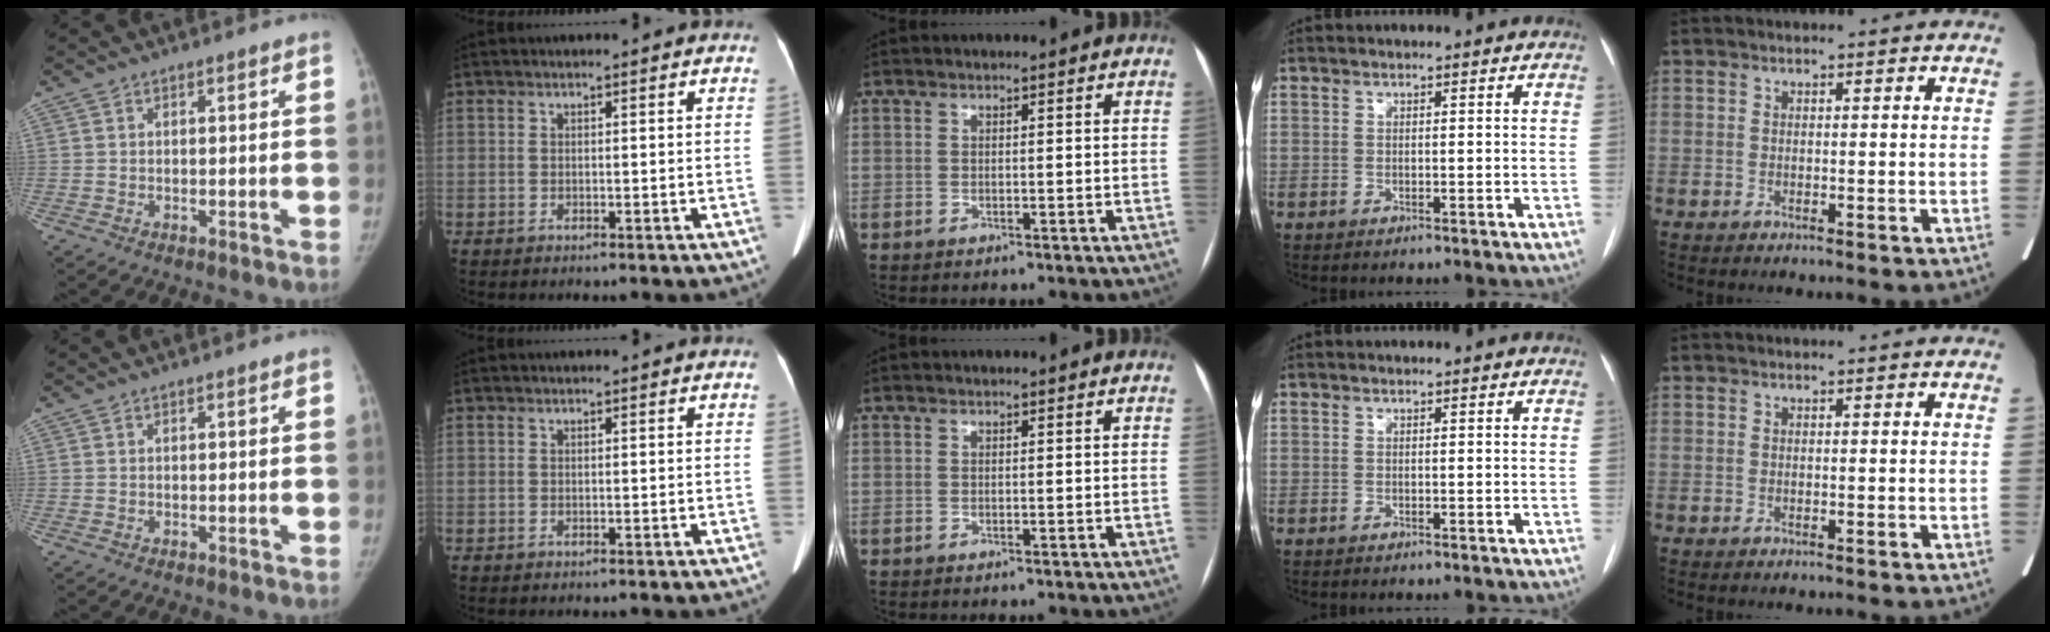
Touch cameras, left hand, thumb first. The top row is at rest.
{}